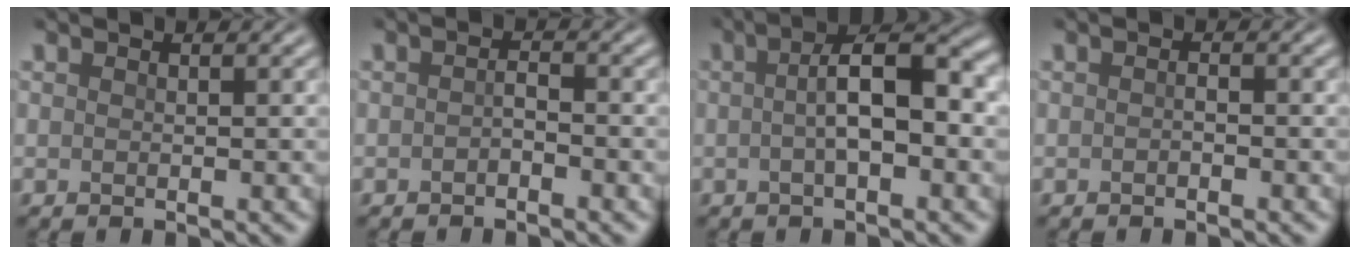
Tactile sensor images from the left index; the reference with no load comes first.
{"total": 1.1, "force": [-0.6, 0.4, 0.8], "torque": [-0.015, 0.002, -0.011]}
{"total": 6.4, "force": [0.0, 2.0, 6.1], "torque": [-0.098, 0.010, -0.005]}
{"total": 0.6, "force": [-0.3, 0.3, 0.5], "torque": [-0.008, 0.001, -0.005]}